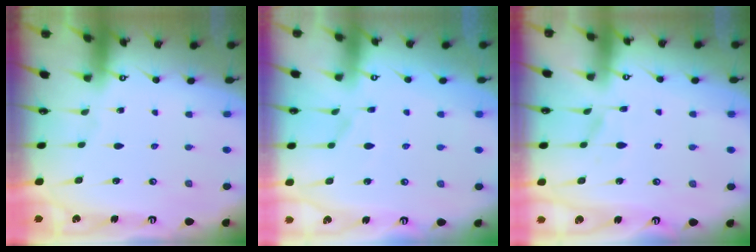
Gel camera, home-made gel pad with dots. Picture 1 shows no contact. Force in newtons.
{"total": 1.7, "press": 1.1, "slide": 1.2}
{"total": 6.4, "press": 6.4, "slide": 0.5}